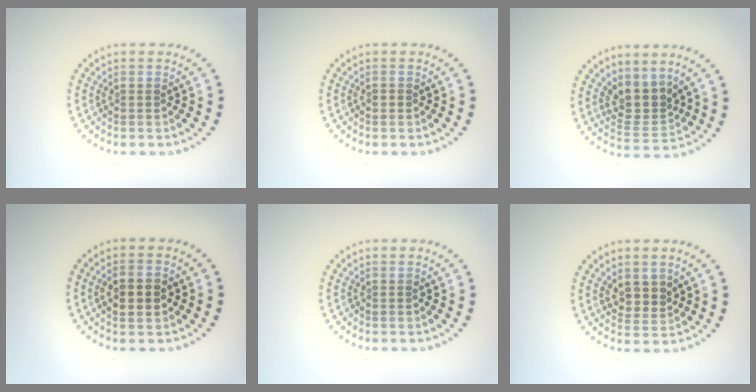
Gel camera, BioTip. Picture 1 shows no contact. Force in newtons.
{"total": 0.7, "press": 0.7, "slide": 0.1}
{"total": 3.4, "press": 2.5, "slide": 2.3}
{"total": 2.8, "press": 2.8, "slide": 0.2}
{"total": 0.0}
{"total": 2.3, "press": 2.1, "slide": 1.0}